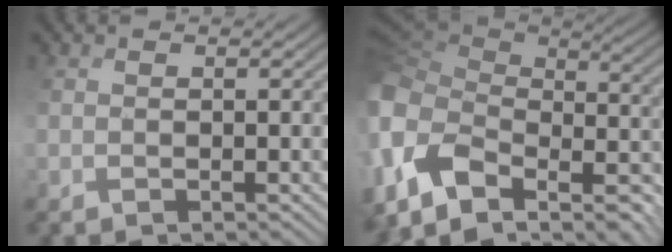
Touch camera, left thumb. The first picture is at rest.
{"total": 12.9, "force": [-2.1, 6.9, 10.7], "torque": [-0.289, -0.012, -0.007]}